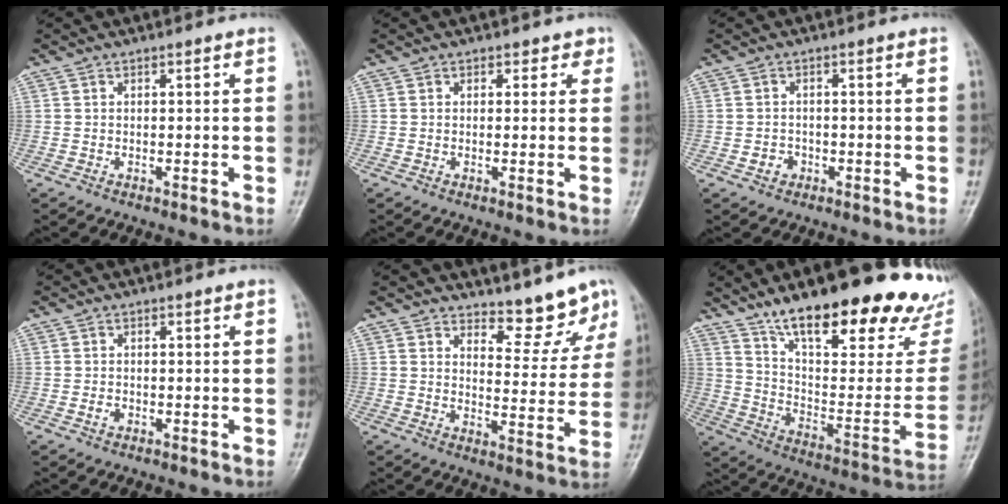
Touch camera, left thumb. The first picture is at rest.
{"total": 2.3, "force": [1.2, 1.8, 0.8], "torque": [0.020, -0.003, 0.008]}
{"total": 2.4, "force": [-0.9, 2.1, 0.7], "torque": [0.000, 0.008, -0.017]}
{"total": 1.2, "force": [-0.4, 1.0, 0.6], "torque": [-0.006, 0.002, -0.007]}
{"total": 7.9, "force": [7.1, 2.7, 2.0], "torque": [0.004, -0.069, 0.096]}
{"total": 32.7, "force": [22.0, 11.1, 21.5], "torque": [-0.268, -0.072, 0.329]}